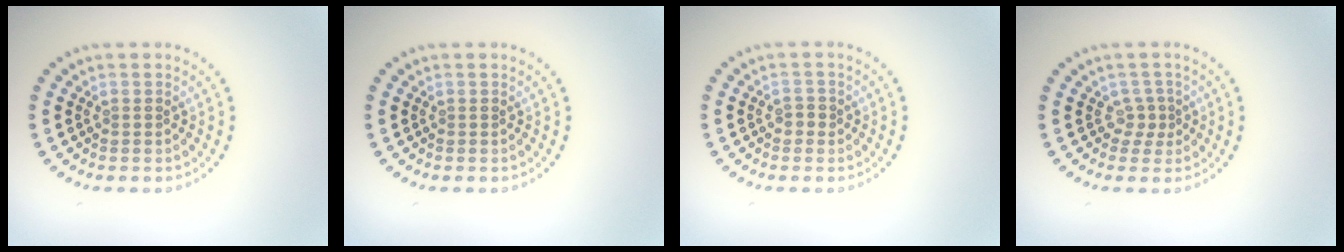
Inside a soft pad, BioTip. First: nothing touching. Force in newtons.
{"total": 0.0}
{"total": 1.0, "press": 1.0, "slide": 0.3}
{"total": 1.6, "press": 1.0, "slide": 1.2}